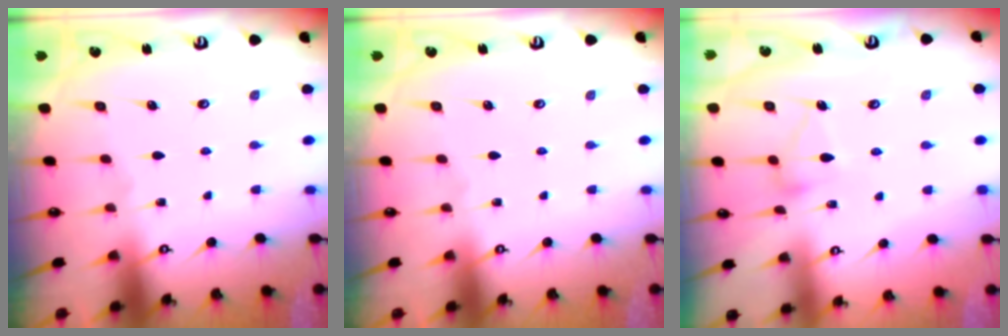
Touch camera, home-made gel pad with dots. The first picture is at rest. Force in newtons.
{"total": 0.0}
{"total": 9.2, "press": 9.2, "slide": 0.4}